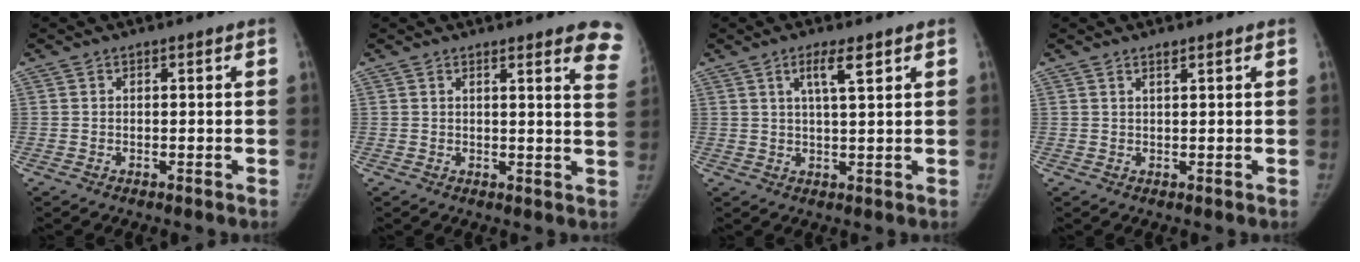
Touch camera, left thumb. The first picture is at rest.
{"total": 8.1, "force": [6.3, 1.1, 5.0], "torque": [-0.034, -0.029, 0.047]}
{"total": 4.8, "force": [2.5, 0.7, 4.0], "torque": [-0.072, -0.011, 0.047]}
{"total": 1.1, "force": [0.9, 0.1, 0.7], "torque": [-0.010, -0.005, 0.017]}